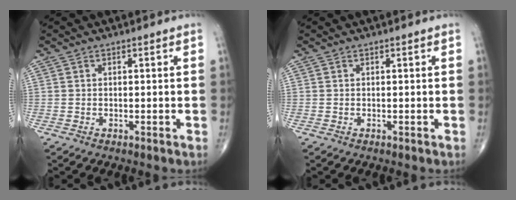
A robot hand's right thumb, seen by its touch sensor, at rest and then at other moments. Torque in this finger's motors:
{"motor_torque": [0.00, 0.00, -0.03, 0.03, 0.00]}